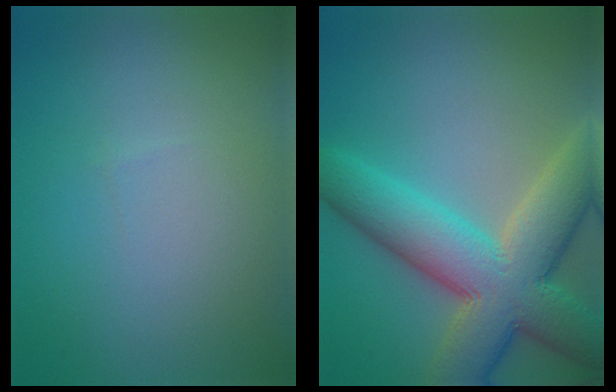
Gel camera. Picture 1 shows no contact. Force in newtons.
{"total": 11.6, "press": 11.6, "slide": 0.4}